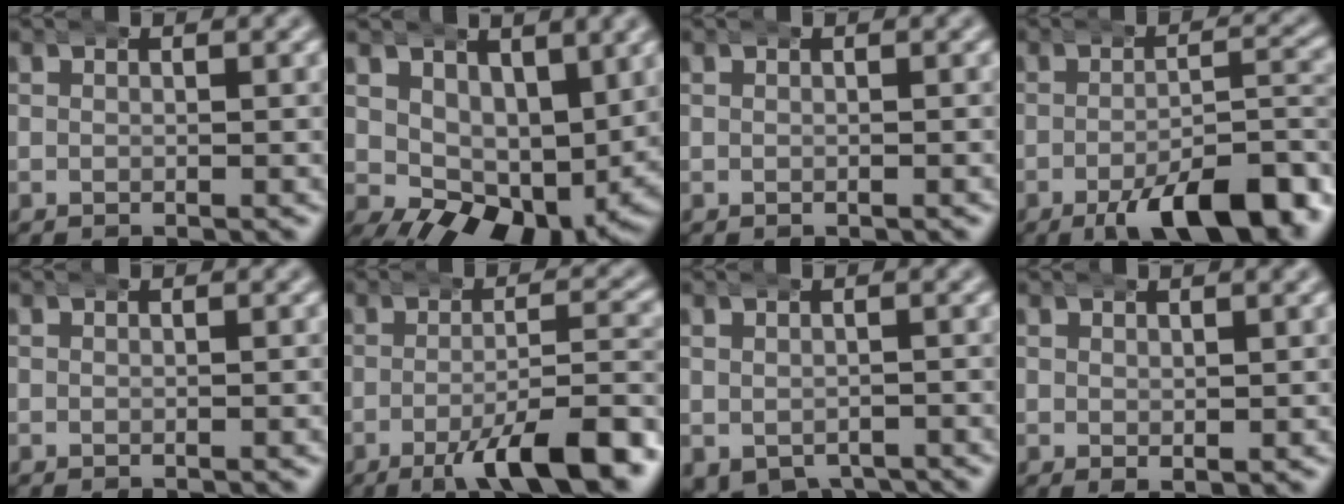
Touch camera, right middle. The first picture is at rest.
{"total": 7.5, "force": [-1.3, 4.3, 6.0], "torque": [-0.101, -0.056, 0.006]}
{"total": 0.0}
{"total": 8.7, "force": [-5.1, 2.6, 6.5], "torque": [-0.084, -0.012, -0.076]}
{"total": 0.0}
{"total": 7.6, "force": [-4.2, 1.6, 6.1], "torque": [-0.092, -0.012, -0.062]}
{"total": 4.2, "force": [-3.2, 2.2, 1.6], "torque": [-0.026, -0.020, -0.038]}
{"total": 1.3, "force": [0.8, 0.3, 1.0], "torque": [-0.010, -0.005, 0.018]}